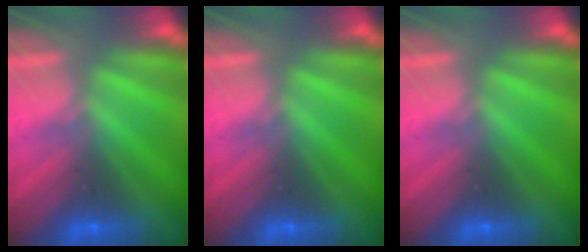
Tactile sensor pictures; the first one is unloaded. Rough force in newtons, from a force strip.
{"total": 0.0}
{"total": 0.0}